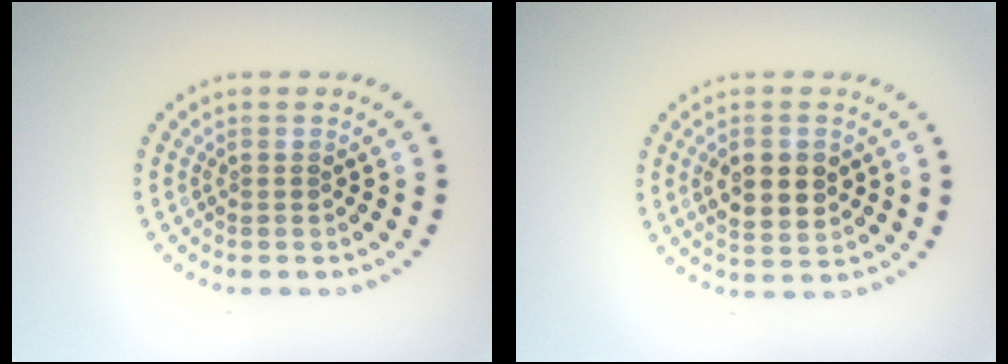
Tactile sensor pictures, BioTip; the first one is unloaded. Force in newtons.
{"total": 4.2, "press": 4.2, "slide": 0.0}